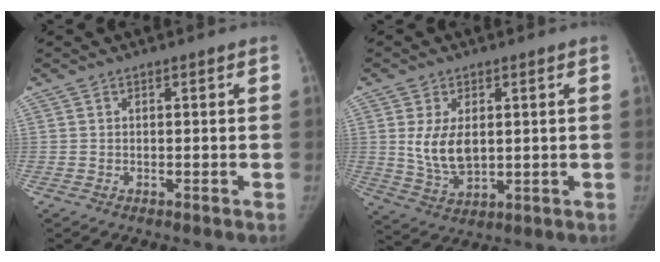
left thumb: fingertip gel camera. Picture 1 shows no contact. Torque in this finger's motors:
{"motor_torque": [0.70, 0.71, 0.45, -0.45, 0.07]}